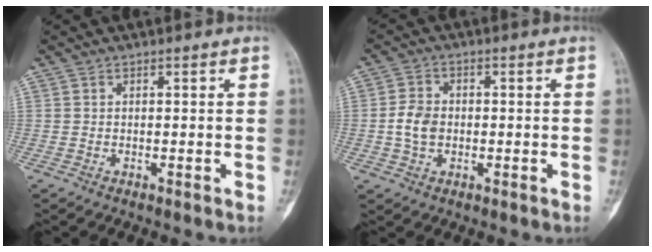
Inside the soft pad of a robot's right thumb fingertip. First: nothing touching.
{"total": 5.0, "force": [-0.5, 3.8, 3.3], "torque": [-0.058, 0.009, -0.014]}